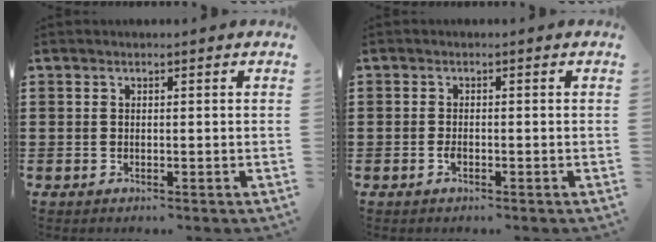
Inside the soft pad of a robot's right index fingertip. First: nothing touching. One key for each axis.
{"total": 1.3, "fx": -0.5, "fy": 0.4, "fz": 1.0, "tx": -0.031, "ty": -0.009, "tz": -0.011}